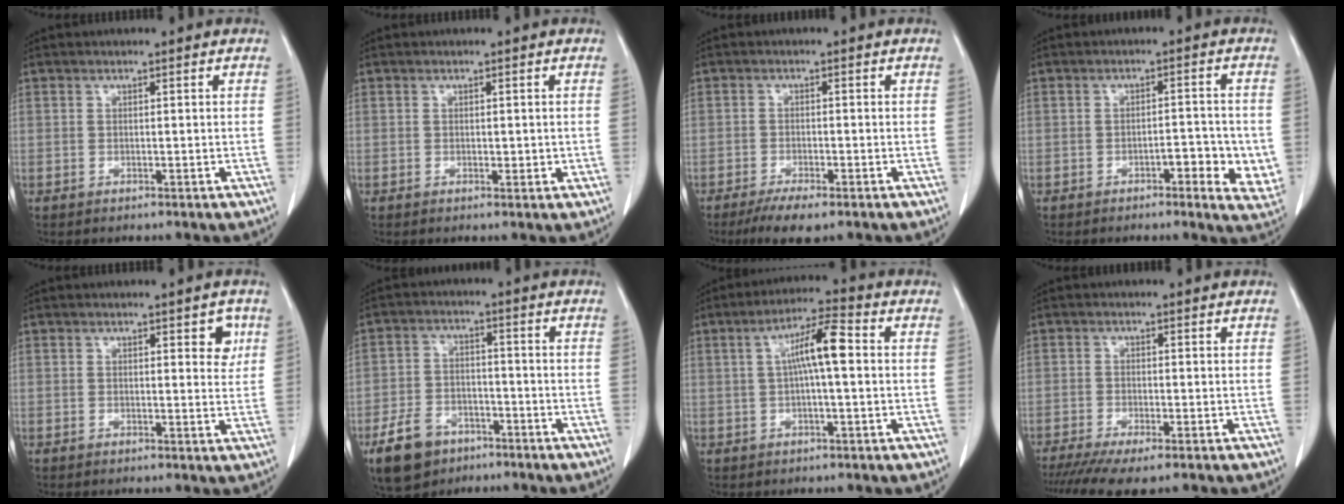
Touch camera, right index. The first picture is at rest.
{"total": 1.2, "force": [-0.1, 0.6, 1.0], "torque": [-0.013, -0.001, 0.001]}
{"total": 4.5, "force": [-3.2, 0.8, 3.1], "torque": [-0.057, -0.009, -0.053]}
{"total": 6.5, "force": [-1.9, 1.9, 5.9], "torque": [-0.066, 0.000, -0.023]}
{"total": 3.1, "force": [1.3, 1.2, 2.6], "torque": [-0.024, -0.001, 0.013]}
{"total": 8.4, "force": [-5.2, 5.5, 3.6], "torque": [-0.086, 0.002, -0.085]}
{"total": 7.5, "force": [0.8, 0.9, 7.4], "torque": [-0.134, 0.021, 0.009]}
{"total": 7.8, "force": [-6.0, 1.0, 4.8], "torque": [-0.074, -0.016, -0.096]}